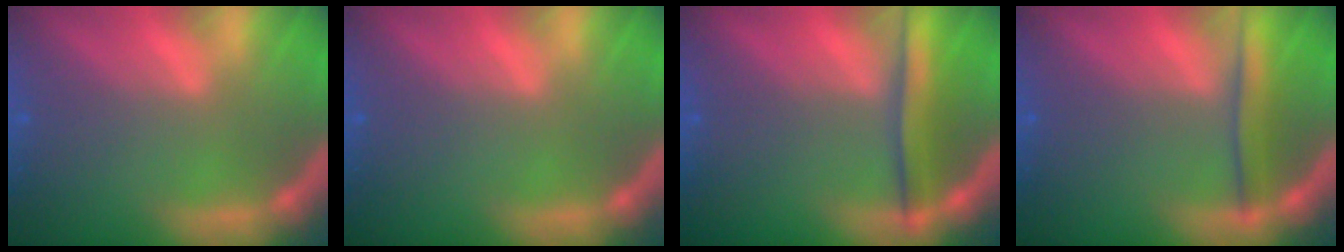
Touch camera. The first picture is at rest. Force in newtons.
{"total": 0.0}
{"total": 4.0}
{"total": 2.9}